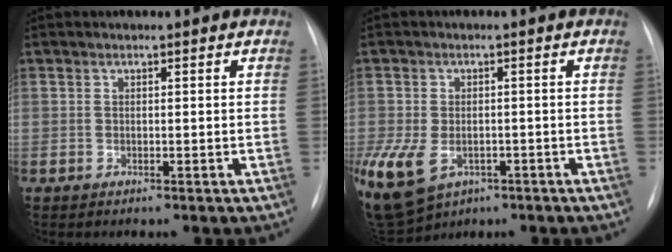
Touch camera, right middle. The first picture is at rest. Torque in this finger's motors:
{"motor_torque": [0.96, -0.95, 0.36, 0.21]}